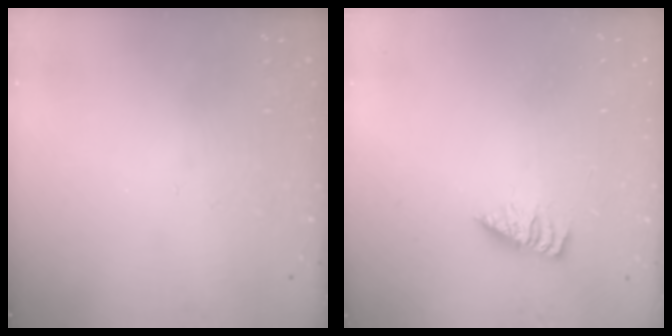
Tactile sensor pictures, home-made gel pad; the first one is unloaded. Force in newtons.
{"total": 2.1, "press": 2.0, "slide": 0.3}